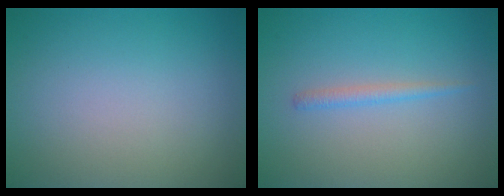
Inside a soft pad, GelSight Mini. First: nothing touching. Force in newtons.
{"total": 1.1, "press": 1.1, "slide": 0.1}